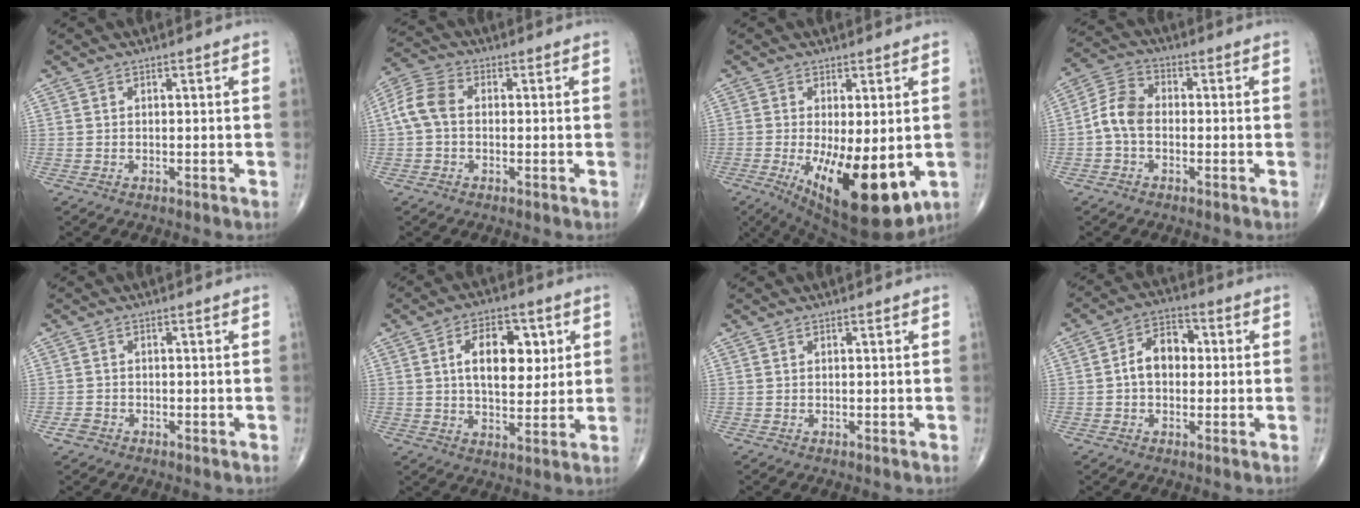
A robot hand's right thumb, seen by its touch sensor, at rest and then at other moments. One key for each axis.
{"total": 6.5, "fx": -0.1, "fy": 4.4, "fz": 4.7, "tx": -0.099, "ty": 0.018, "tz": -0.013}
{"total": 16.6, "fx": -4.1, "fy": 6.2, "fz": 14.8, "tx": -0.215, "ty": -0.031, "tz": -0.041}
{"total": 6.7, "fx": -1.1, "fy": 4.5, "fz": 4.8, "tx": -0.089, "ty": 0.022, "tz": -0.036}
{"total": 1.7, "fx": -1.1, "fy": 1.3, "fz": 0.5, "tx": -0.010, "ty": 0.007, "tz": -0.020}
{"total": 12.4, "fx": 3.1, "fy": 7.1, "fz": 9.7, "tx": -0.115, "ty": -0.007, "tz": 0.049}
{"total": 0.0}
{"total": 7.8, "fx": 0.3, "fy": 5.4, "fz": 5.6, "tx": -0.076, "ty": 0.025, "tz": -0.005}